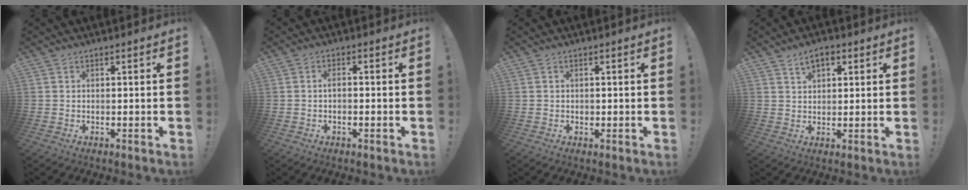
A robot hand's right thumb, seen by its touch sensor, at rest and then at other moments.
{"total": 1.7, "force": [-0.9, 0.5, 1.4], "torque": [-0.027, 0.006, -0.017]}
{"total": 0.7, "force": [-0.2, 0.6, 0.1], "torque": [-0.006, 0.003, -0.004]}
{"total": 4.9, "force": [2.6, 2.9, 3.0], "torque": [-0.046, -0.004, 0.046]}